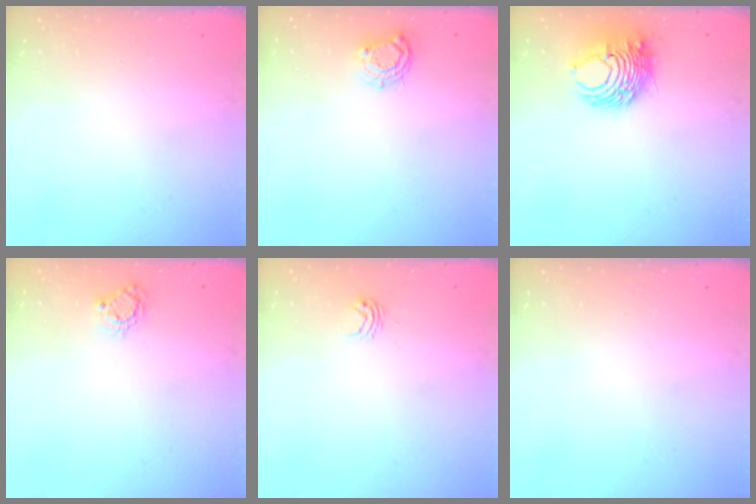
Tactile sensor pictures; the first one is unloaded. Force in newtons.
{"total": 6.6, "press": 6.6, "slide": 0.5}
{"total": 9.1, "press": 9.0, "slide": 1.0}
{"total": 5.5, "press": 5.5, "slide": 0.2}
{"total": 2.9, "press": 2.9, "slide": 0.2}
{"total": 0.0}